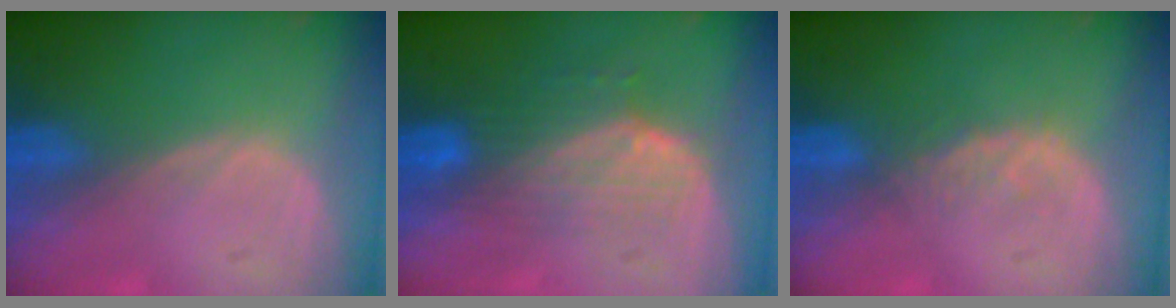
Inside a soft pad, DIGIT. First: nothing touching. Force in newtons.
{"total": 7.5, "press": 6.8, "slide": 3.3}
{"total": 1.9, "press": 1.9, "slide": 0.3}